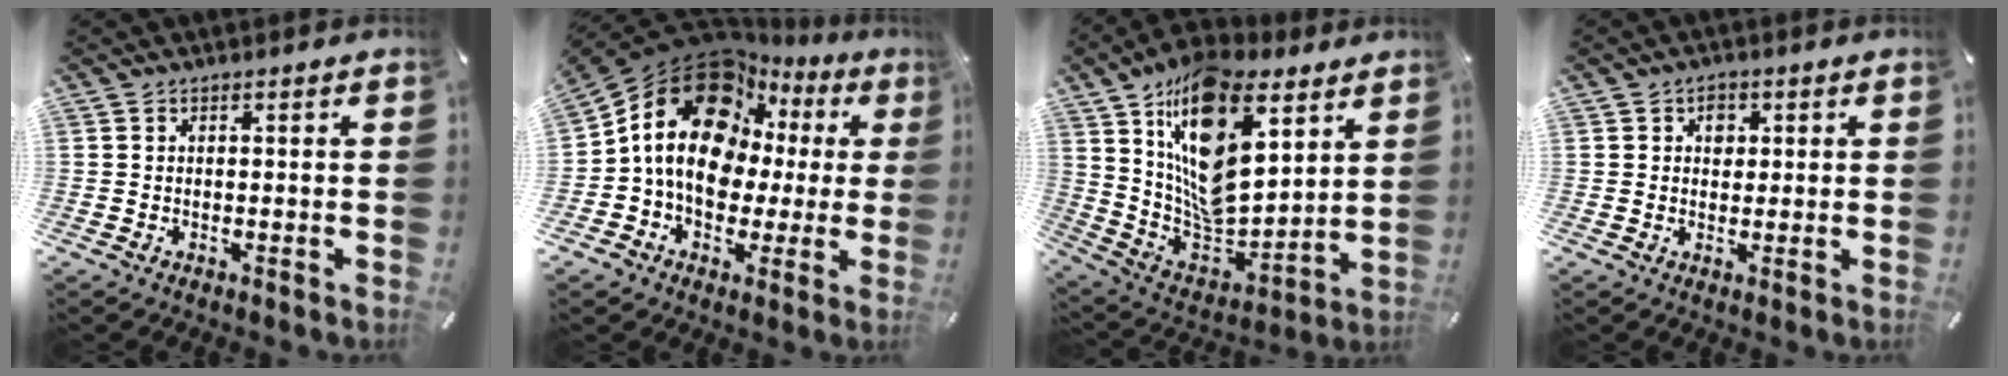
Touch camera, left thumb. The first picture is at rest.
{"total": 18.3, "force": [5.2, 13.9, 10.6], "torque": [-0.190, -0.033, 0.089]}
{"total": 19.6, "force": [10.5, 11.1, 12.3], "torque": [-0.237, -0.076, 0.187]}
{"total": 3.1, "force": [0.7, 2.5, 1.5], "torque": [-0.002, -0.006, 0.003]}